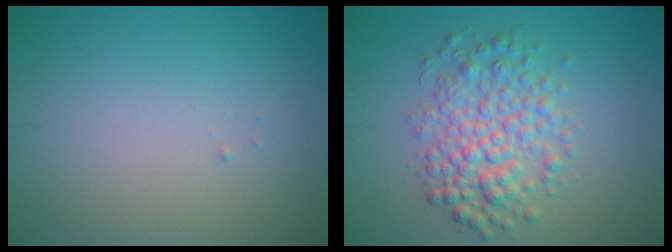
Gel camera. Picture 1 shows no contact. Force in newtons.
{"total": 5.1, "press": 5.1, "slide": 0.1}